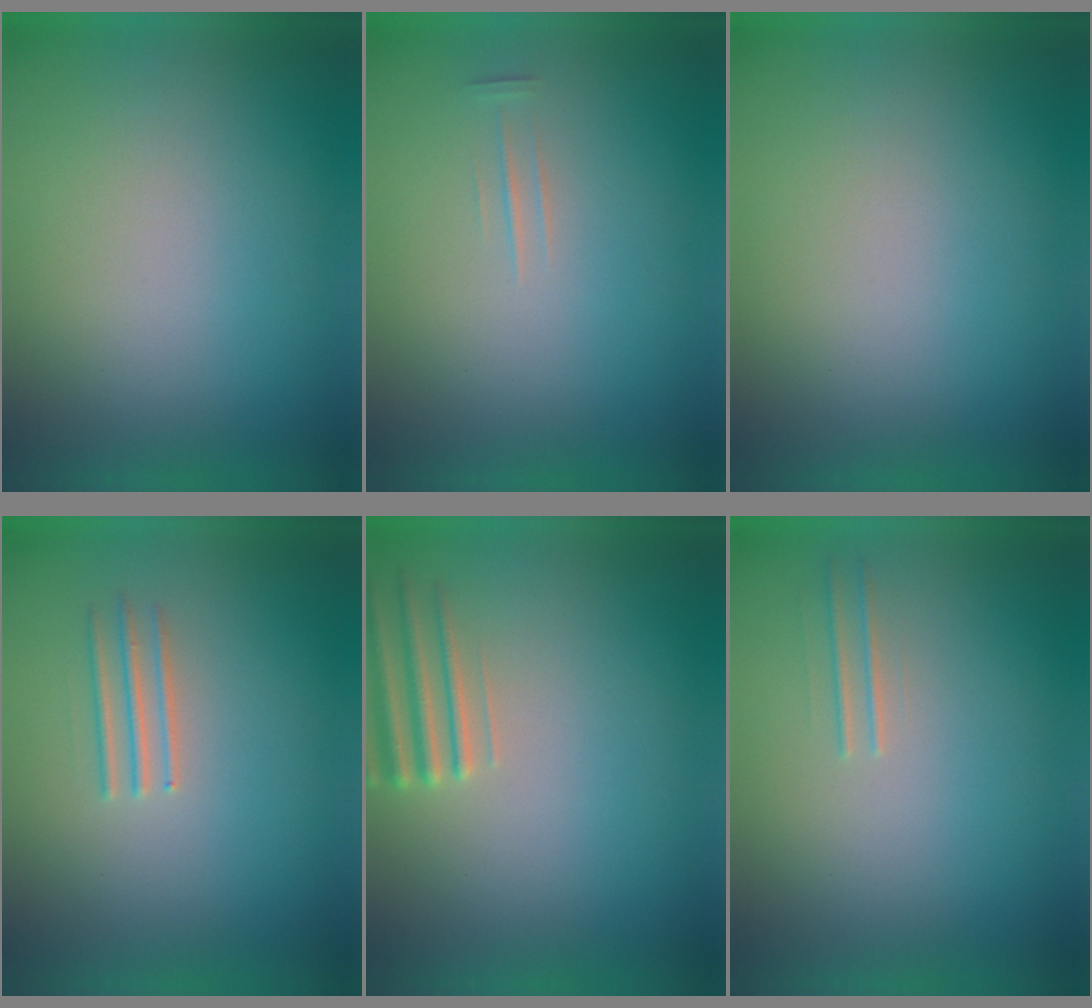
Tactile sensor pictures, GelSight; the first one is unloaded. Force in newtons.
{"total": 1.3}
{"total": 0.0}
{"total": 2.7}
{"total": 2.8}
{"total": 1.5}